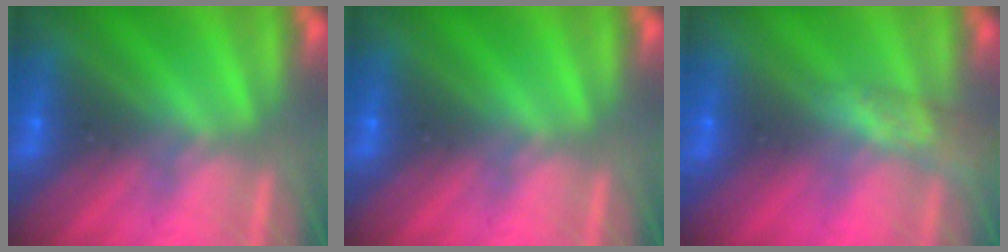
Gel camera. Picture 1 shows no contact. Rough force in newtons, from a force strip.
{"total": 0.0}
{"total": 2.6}